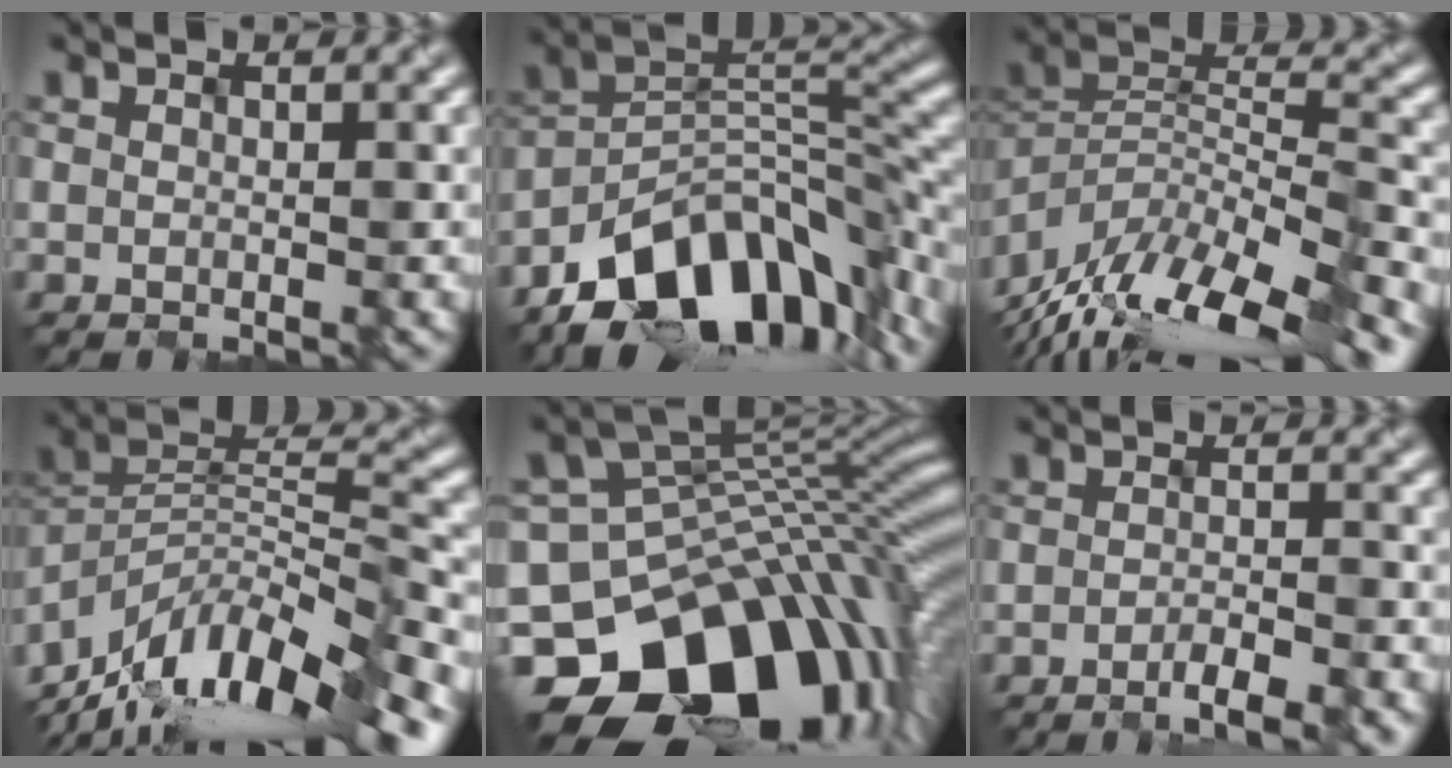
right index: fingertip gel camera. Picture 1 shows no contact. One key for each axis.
{"total": 12.5, "fx": -8.8, "fy": 5.8, "fz": 6.7, "tx": -0.105, "ty": 0.008, "tz": -0.165}
{"total": 15.3, "fx": -11.8, "fy": 5.2, "fz": 8.1, "tx": -0.154, "ty": 0.009, "tz": -0.178}
{"total": 14.4, "fx": -11.2, "fy": 4.2, "fz": 8.1, "tx": -0.167, "ty": 0.026, "tz": -0.190}
{"total": 17.1, "fx": -8.3, "fy": 10.8, "fz": 10.3, "tx": -0.169, "ty": -0.020, "tz": -0.136}
{"total": 3.4, "fx": -2.4, "fy": 0.6, "fz": 2.4, "tx": -0.036, "ty": -0.001, "tz": -0.038}